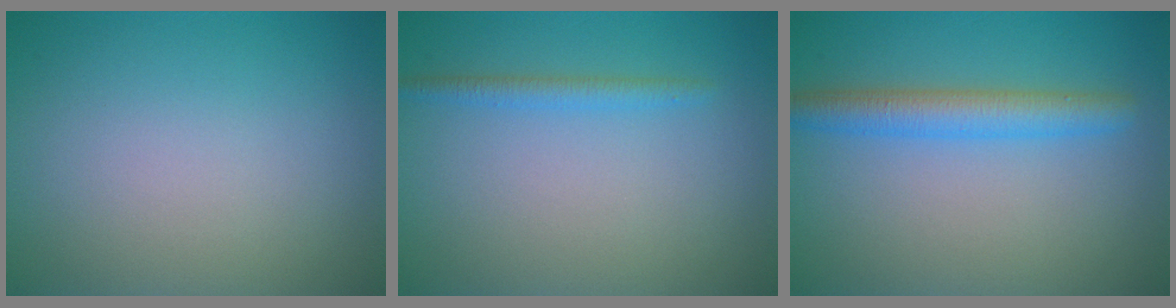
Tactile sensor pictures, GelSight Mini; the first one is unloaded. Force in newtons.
{"total": 1.5, "press": 1.5, "slide": 0.2}
{"total": 3.7, "press": 3.7, "slide": 0.2}